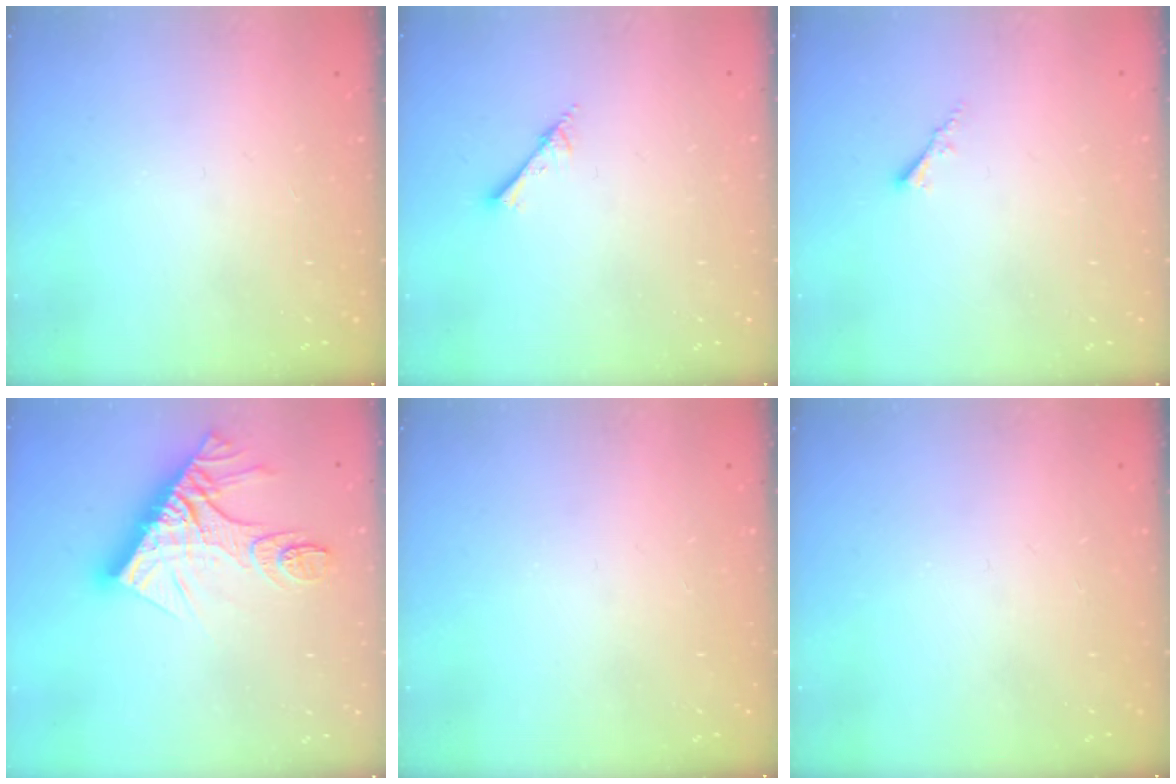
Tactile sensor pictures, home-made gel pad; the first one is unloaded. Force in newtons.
{"total": 2.5, "press": 2.5, "slide": 0.2}
{"total": 1.8, "press": 1.7, "slide": 0.5}
{"total": 16.4, "press": 16.3, "slide": 1.5}
{"total": 0.0}
{"total": 0.0}